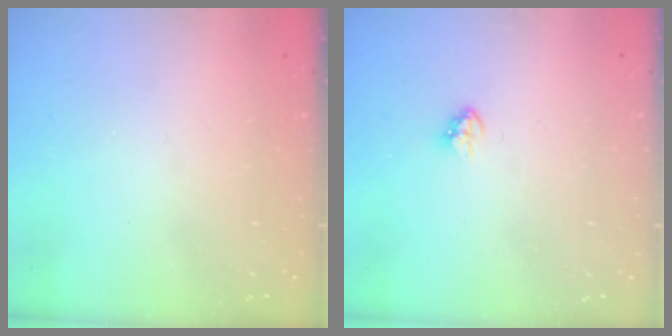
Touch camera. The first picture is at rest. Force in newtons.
{"total": 3.4, "press": 3.4, "slide": 0.5}